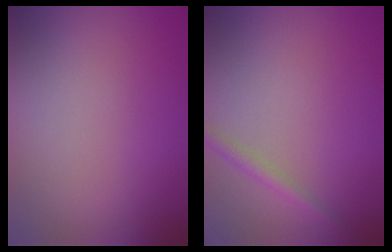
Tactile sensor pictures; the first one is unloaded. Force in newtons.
{"total": 1.5, "press": 1.5, "slide": 0.0}